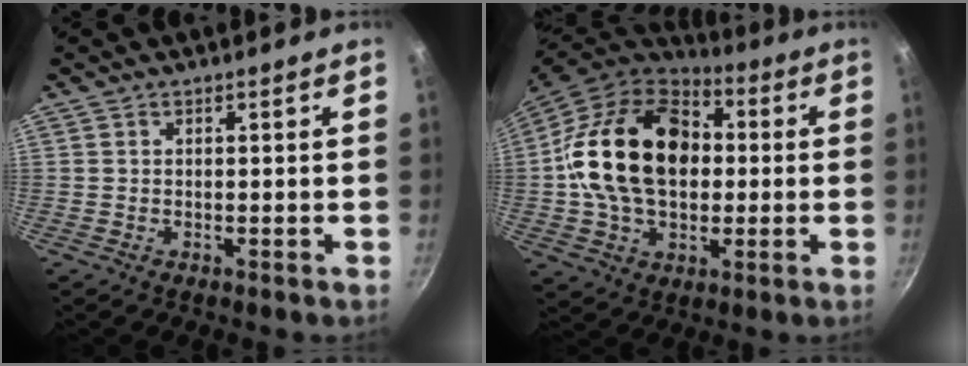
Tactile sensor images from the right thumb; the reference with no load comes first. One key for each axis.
{"total": 23.5, "fx": 1.8, "fy": 16.7, "fz": 16.5, "tx": -0.270, "ty": 0.034, "tz": 0.022}